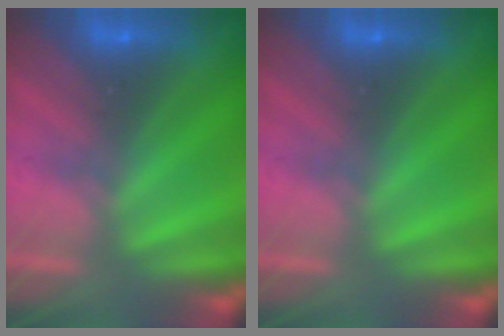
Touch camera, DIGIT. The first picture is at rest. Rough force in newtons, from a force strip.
{"total": 0.0}